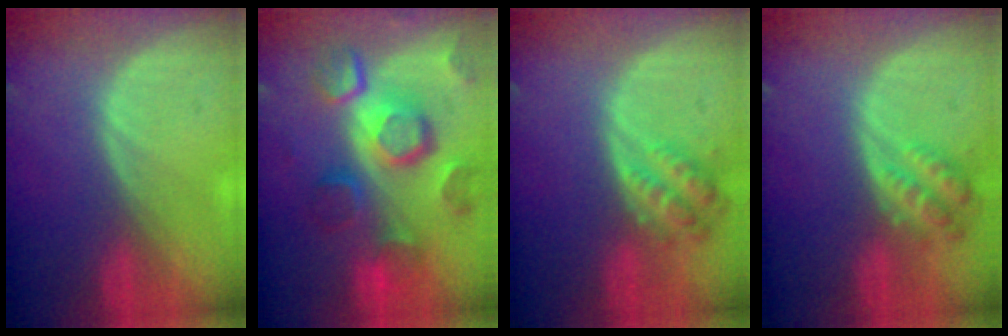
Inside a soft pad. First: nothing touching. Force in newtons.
{"total": 12.3, "press": 10.7, "slide": 6.1}
{"total": 6.0, "press": 5.5, "slide": 2.4}
{"total": 5.6, "press": 5.1, "slide": 2.2}